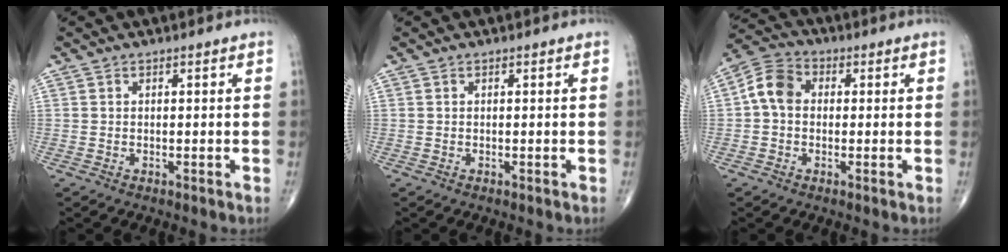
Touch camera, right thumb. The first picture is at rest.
{"total": 0.0}
{"total": 6.8, "force": [0.2, 5.2, 4.3], "torque": [-0.073, 0.023, -0.007]}